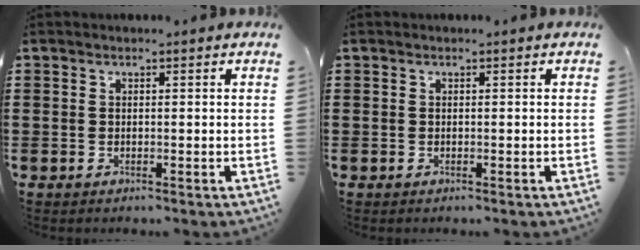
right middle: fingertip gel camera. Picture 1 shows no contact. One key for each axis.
{"total": 0.0}